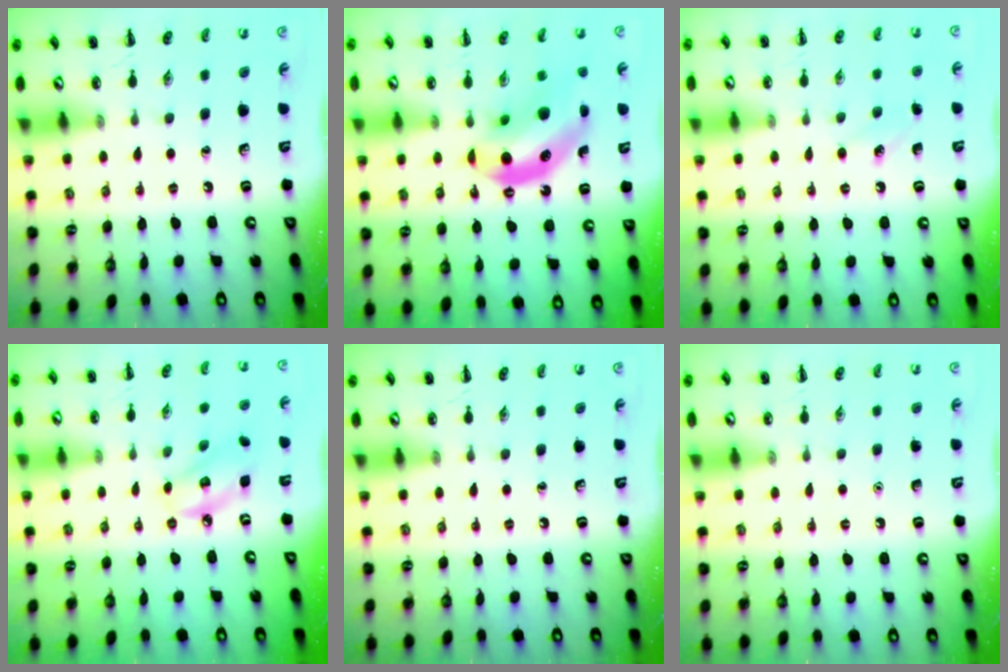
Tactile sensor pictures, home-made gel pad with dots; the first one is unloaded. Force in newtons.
{"total": 12.1, "press": 11.6, "slide": 3.2}
{"total": 5.3, "press": 5.0, "slide": 1.5}
{"total": 6.3, "press": 6.1, "slide": 1.2}
{"total": 0.0}
{"total": 1.5, "press": 1.5, "slide": 0.1}